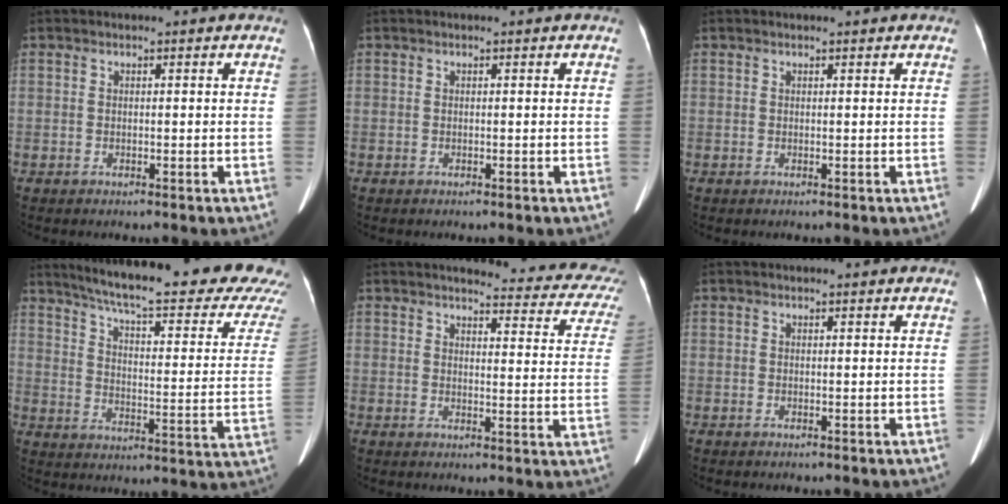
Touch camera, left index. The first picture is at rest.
{"total": 0.0}
{"total": 1.2, "force": [1.1, 0.0, 0.3], "torque": [-0.009, 0.008, 0.016]}
{"total": 29.3, "force": [25.4, 2.8, 14.3], "torque": [-0.209, -0.076, 0.313]}
{"total": 16.5, "force": [15.1, 2.9, 5.9], "torque": [-0.043, -0.057, 0.141]}
{"total": 1.4, "force": [1.3, 0.0, 0.4], "torque": [-0.009, 0.005, 0.018]}